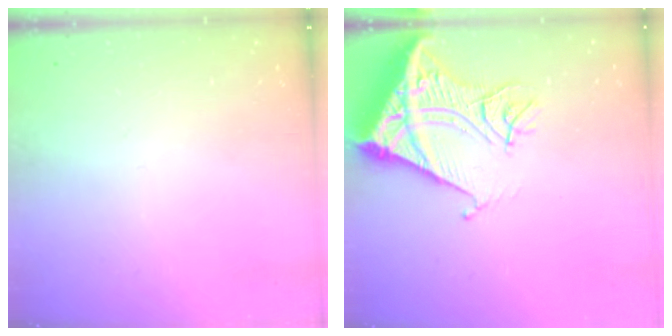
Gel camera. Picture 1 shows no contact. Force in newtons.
{"total": 16.2, "press": 16.1, "slide": 2.1}